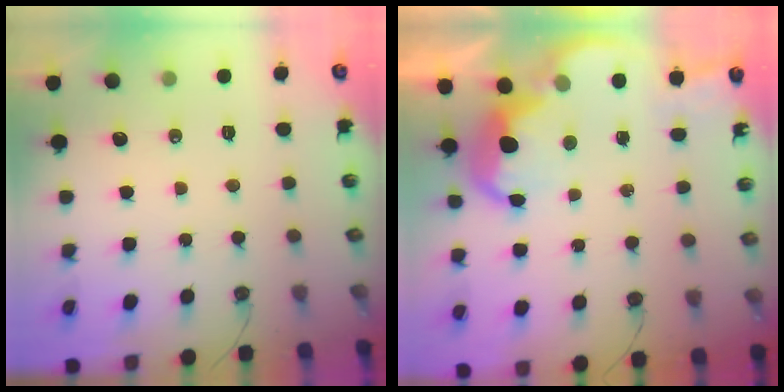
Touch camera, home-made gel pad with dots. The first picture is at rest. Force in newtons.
{"total": 6.9, "press": 6.8, "slide": 0.5}